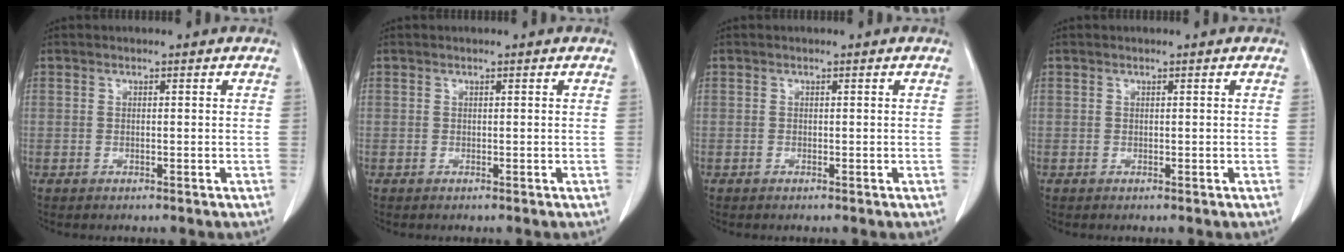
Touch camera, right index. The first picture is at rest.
{"total": 0.0}
{"total": 0.0}
{"total": 0.0}